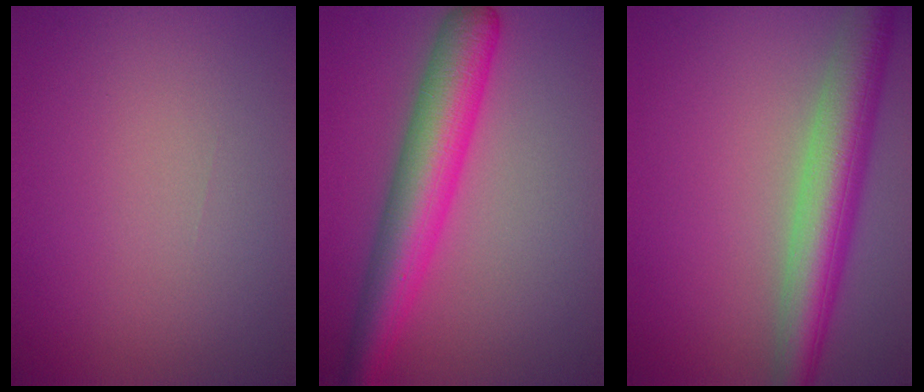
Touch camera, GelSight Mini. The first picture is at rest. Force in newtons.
{"total": 7.2, "press": 7.2, "slide": 0.2}
{"total": 7.1, "press": 7.1, "slide": 0.1}